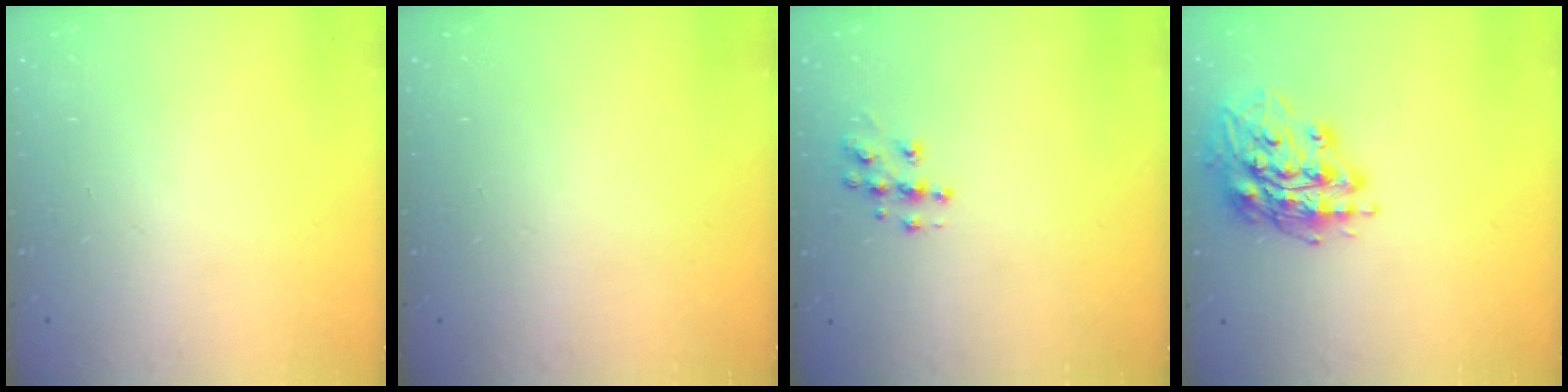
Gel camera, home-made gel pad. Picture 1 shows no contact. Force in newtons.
{"total": 0.0}
{"total": 8.6, "press": 8.6, "slide": 0.4}
{"total": 16.0, "press": 16.0, "slide": 1.4}